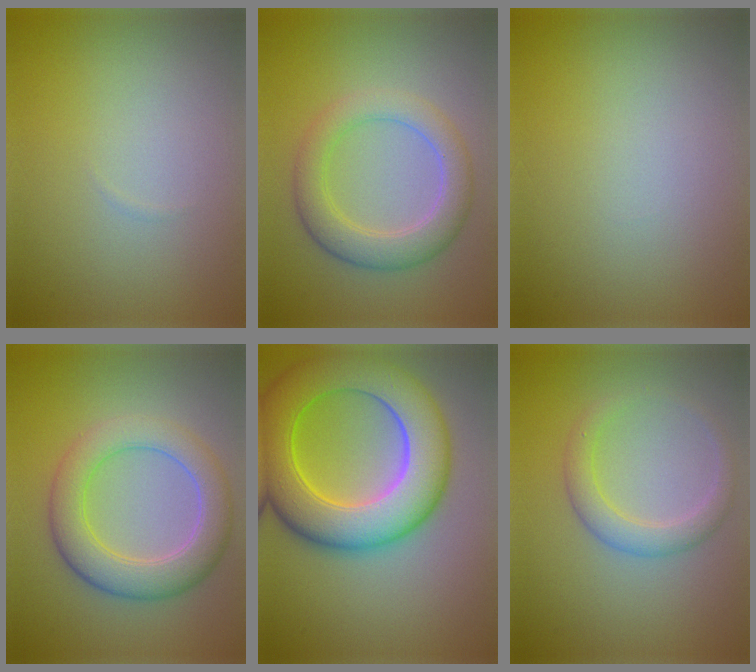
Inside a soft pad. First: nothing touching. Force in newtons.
{"total": 4.4, "press": 4.4, "slide": 0.1}
{"total": 0.0}
{"total": 5.5, "press": 5.5, "slide": 0.1}
{"total": 10.8, "press": 10.8, "slide": 0.3}
{"total": 2.7, "press": 2.6, "slide": 0.2}